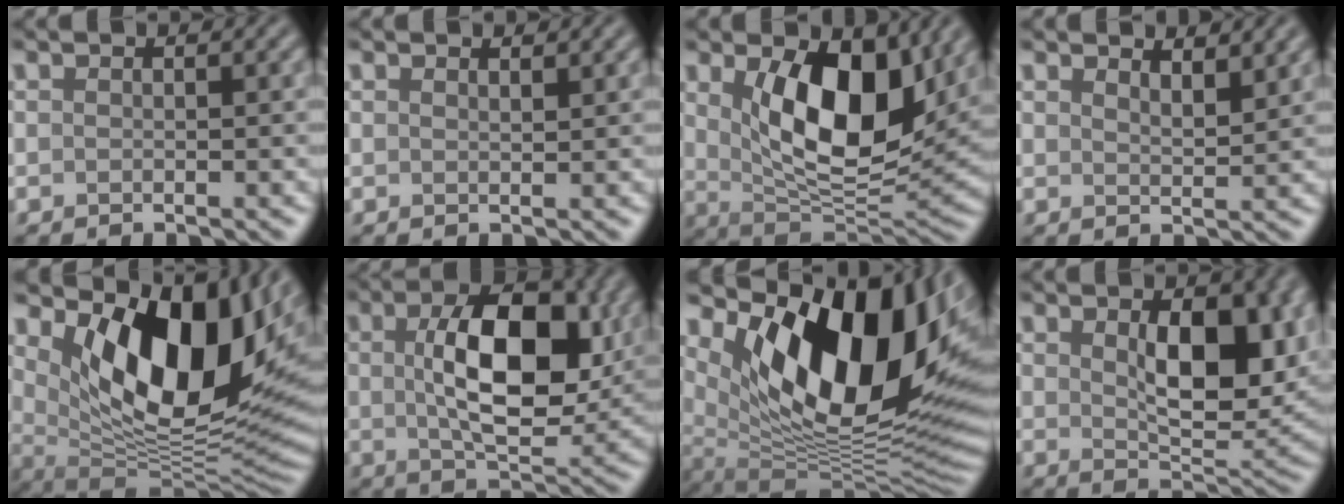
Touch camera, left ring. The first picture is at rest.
{"total": 0.9, "force": [0.8, 0.1, 0.3], "torque": [-0.004, -0.001, 0.015]}
{"total": 10.5, "force": [2.9, 5.2, 8.6], "torque": [-0.137, -0.016, 0.051]}
{"total": 3.0, "force": [2.6, 0.7, 1.3], "torque": [-0.013, 0.000, 0.043]}
{"total": 14.1, "force": [4.9, 6.7, 11.4], "torque": [-0.172, -0.015, 0.090]}
{"total": 9.7, "force": [1.4, 4.8, 8.3], "torque": [-0.132, -0.001, 0.025]}
{"total": 17.0, "force": [6.4, 8.3, 13.4], "torque": [-0.200, -0.005, 0.109]}
{"total": 8.2, "force": [1.7, 3.7, 7.1], "torque": [-0.110, -0.007, 0.034]}